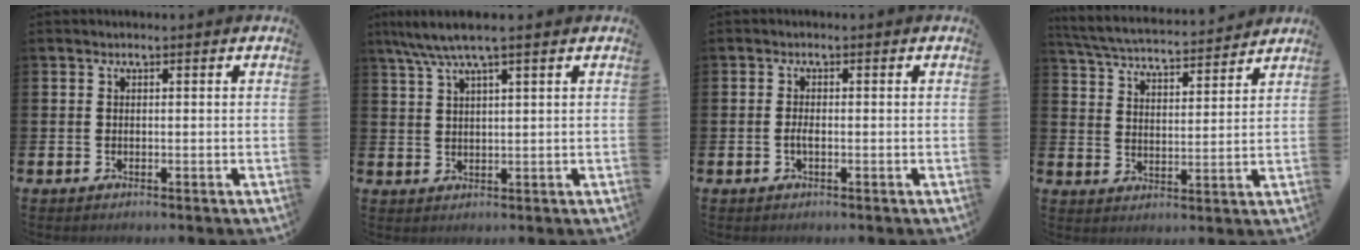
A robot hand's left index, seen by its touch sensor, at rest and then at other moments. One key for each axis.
{"total": 4.8, "fx": 3.6, "fy": 0.2, "fz": 3.2, "tx": -0.068, "ty": -0.007, "tz": 0.065}
{"total": 1.2, "fx": -0.5, "fy": 0.4, "fz": 1.0, "tx": -0.023, "ty": 0.002, "tz": -0.009}
{"total": 5.1, "fx": 5.0, "fy": 0.5, "fz": 0.9, "tx": -0.040, "ty": -0.042, "tz": 0.084}